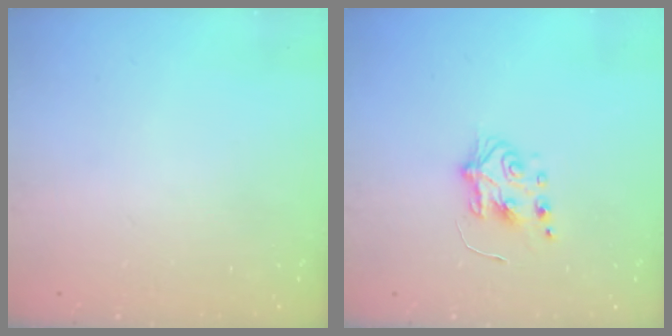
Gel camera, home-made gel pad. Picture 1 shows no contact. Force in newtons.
{"total": 5.8, "press": 5.8, "slide": 0.6}